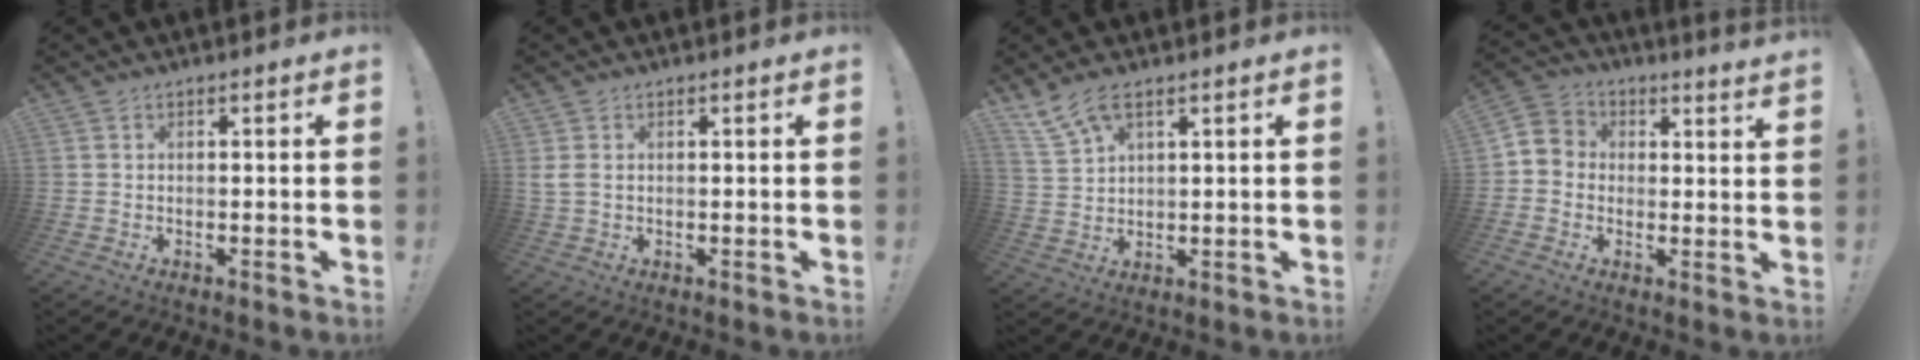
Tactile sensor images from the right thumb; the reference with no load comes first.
{"total": 2.4, "force": [0.6, 1.5, 1.8], "torque": [-0.046, 0.005, 0.013]}
{"total": 7.1, "force": [4.9, 2.8, 4.3], "torque": [-0.088, -0.017, 0.097]}
{"total": 4.3, "force": [1.0, 3.8, 1.6], "torque": [-0.035, 0.000, 0.023]}